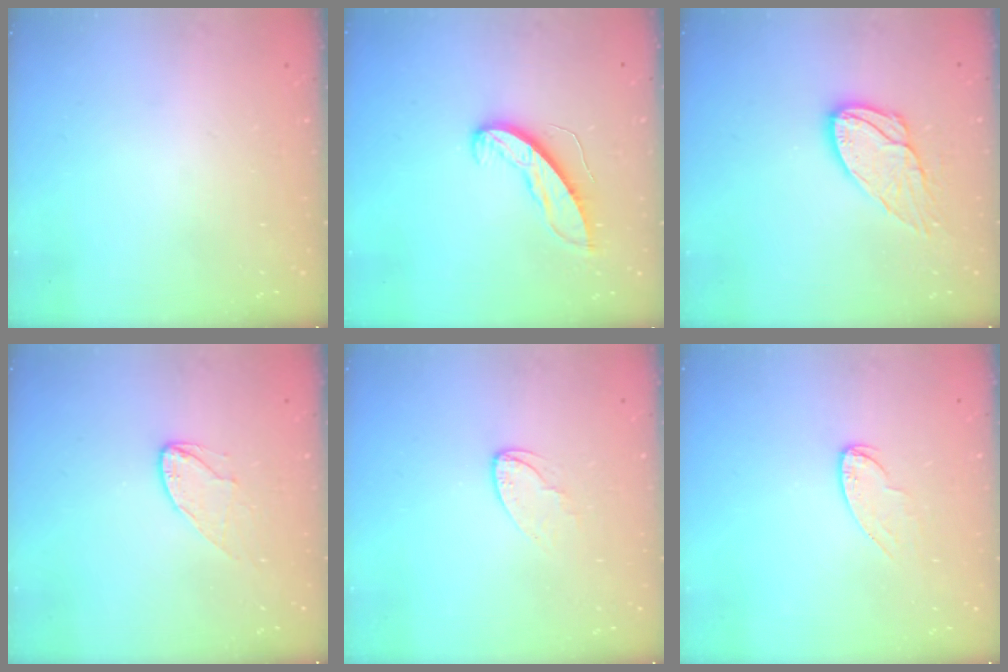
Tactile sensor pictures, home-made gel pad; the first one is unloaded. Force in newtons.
{"total": 9.0, "press": 9.0, "slide": 0.3}
{"total": 11.7, "press": 11.6, "slide": 0.9}
{"total": 6.9, "press": 6.9, "slide": 0.4}
{"total": 3.3, "press": 3.3, "slide": 0.2}
{"total": 6.5, "press": 6.5, "slide": 0.3}